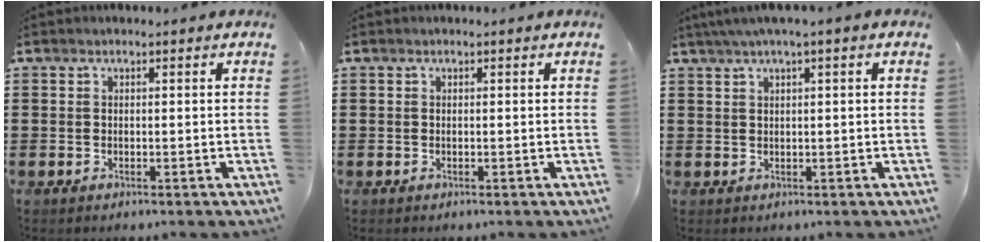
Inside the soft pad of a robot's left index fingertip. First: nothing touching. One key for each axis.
{"total": 0.0}
{"total": 1.9, "fx": 0.7, "fy": 0.0, "fz": 1.8, "tx": -0.033, "ty": -0.001, "tz": 0.012}